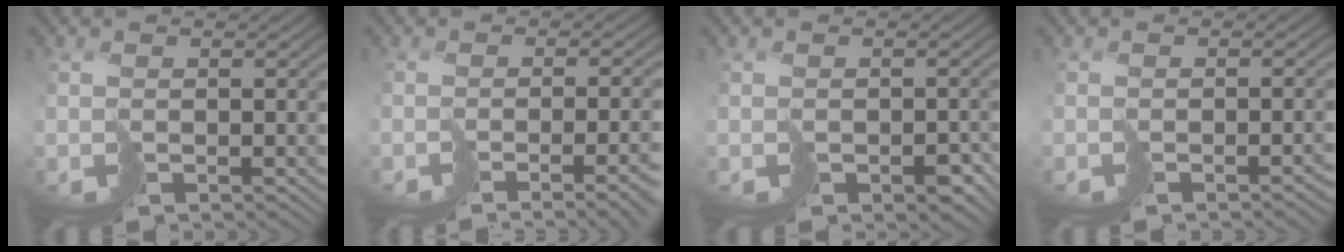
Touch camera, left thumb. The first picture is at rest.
{"total": 6.1, "force": [-3.5, 1.0, 4.9], "torque": [-0.041, -0.017, -0.034]}
{"total": 3.3, "force": [-1.5, 2.3, 1.8], "torque": [-0.023, -0.006, -0.012]}
{"total": 1.8, "force": [-1.6, 0.2, 0.8], "torque": [0.001, 0.002, -0.023]}